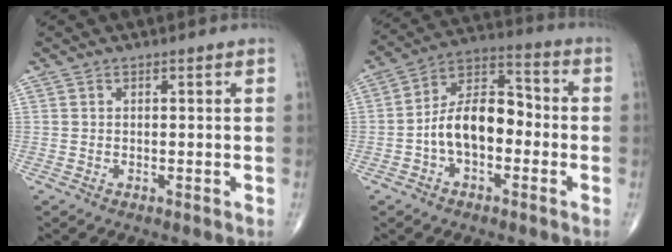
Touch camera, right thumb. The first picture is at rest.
{"total": 12.3, "force": [-2.4, 7.3, 9.6], "torque": [-0.150, 0.047, -0.054]}